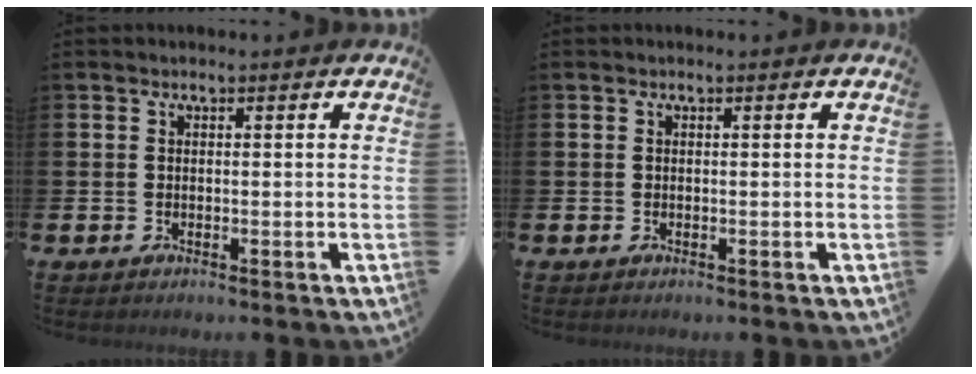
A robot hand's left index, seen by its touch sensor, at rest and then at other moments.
{"total": 0.0}